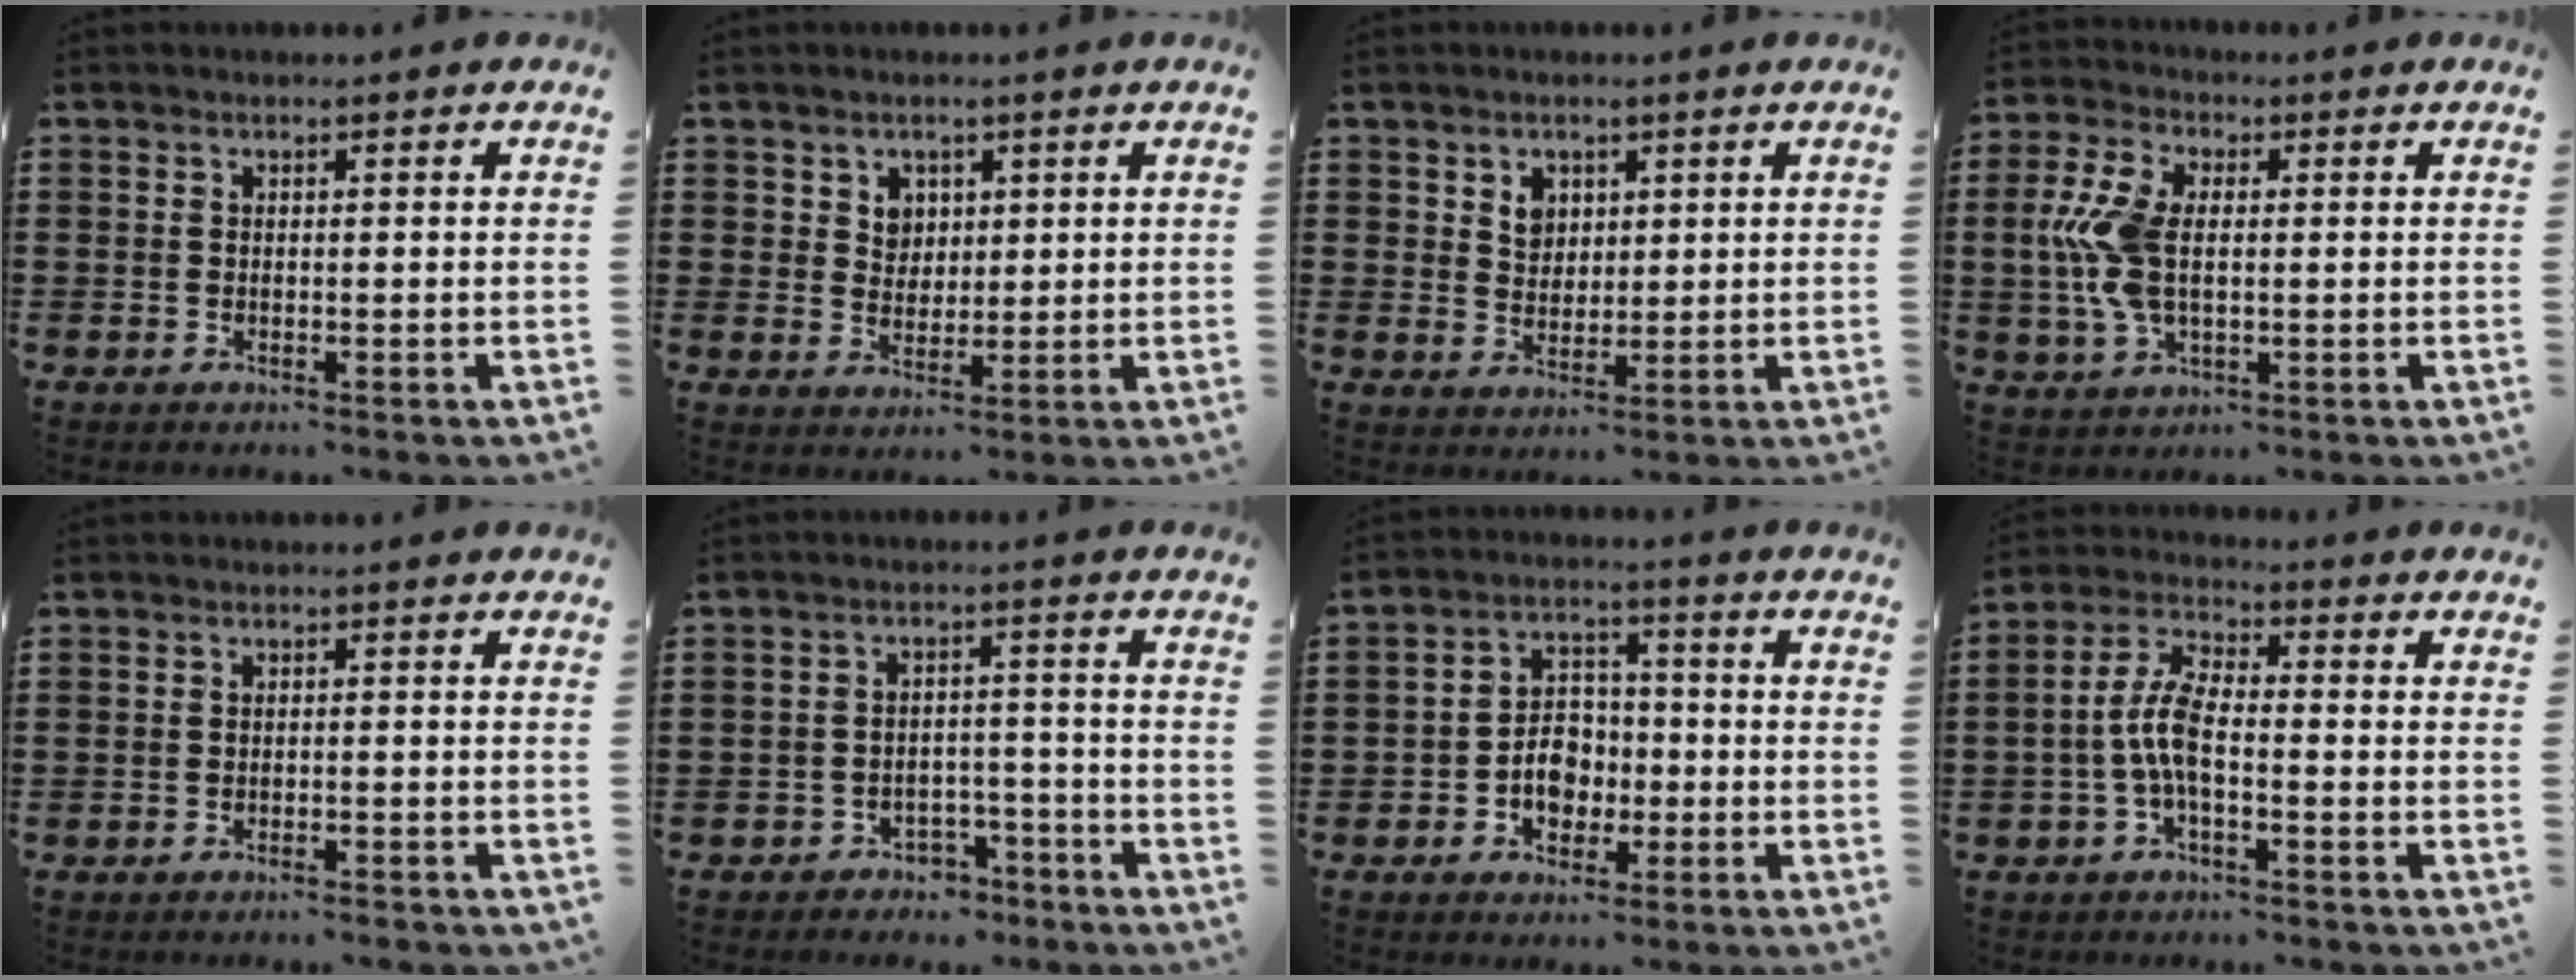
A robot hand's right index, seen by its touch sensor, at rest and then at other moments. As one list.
[{"total": 3.3, "force": [1.7, 2.7, 0.7], "torque": [-0.017, 0.008, 0.029]}, {"total": 3.5, "force": [1.8, 2.7, 1.2], "torque": [-0.026, 0.007, 0.030]}, {"total": 9.1, "force": [0.2, 4.7, 7.8], "torque": [-0.195, 0.000, -0.006]}, {"total": 1.2, "force": [-1.2, 0.0, 0.3], "torque": [-0.008, 0.001, -0.024]}, {"total": 3.3, "force": [-2.9, 1.5, 0.4], "torque": [-0.013, 0.009, -0.058]}, {"total": 5.5, "force": [-1.6, 4.2, 3.1], "torque": [-0.039, 0.002, -0.036]}, {"total": 6.6, "force": [-1.5, 2.3, 6.0], "torque": [-0.142, -0.005, -0.036]}]